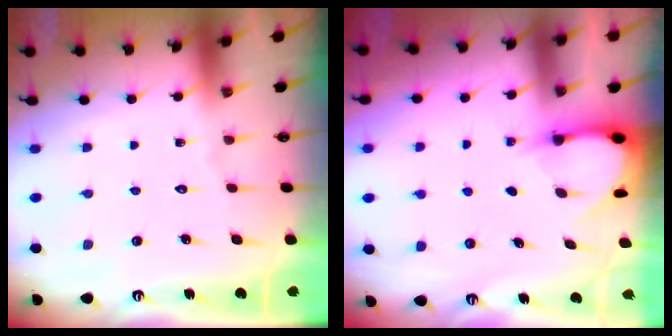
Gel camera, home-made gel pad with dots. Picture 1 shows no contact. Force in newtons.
{"total": 3.3, "press": 3.2, "slide": 0.3}